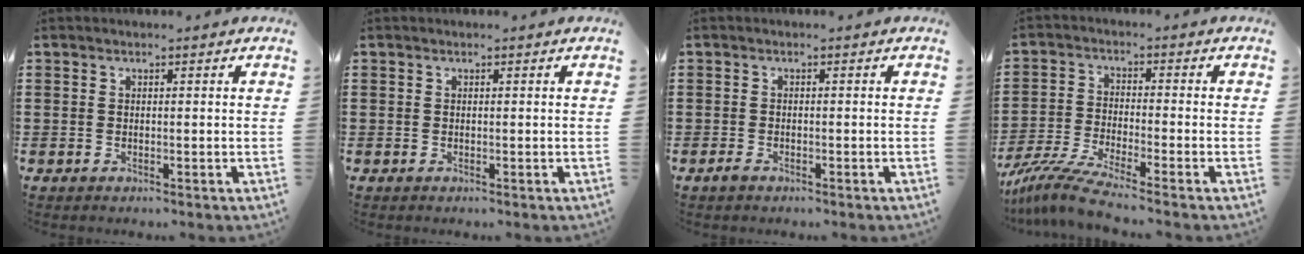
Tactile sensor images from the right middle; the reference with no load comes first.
{"total": 0.0}
{"total": 1.2, "force": [-0.9, 0.6, 0.6], "torque": [-0.020, -0.003, -0.020]}
{"total": 6.5, "force": [-5.7, 0.1, 3.3], "torque": [-0.085, -0.017, -0.115]}